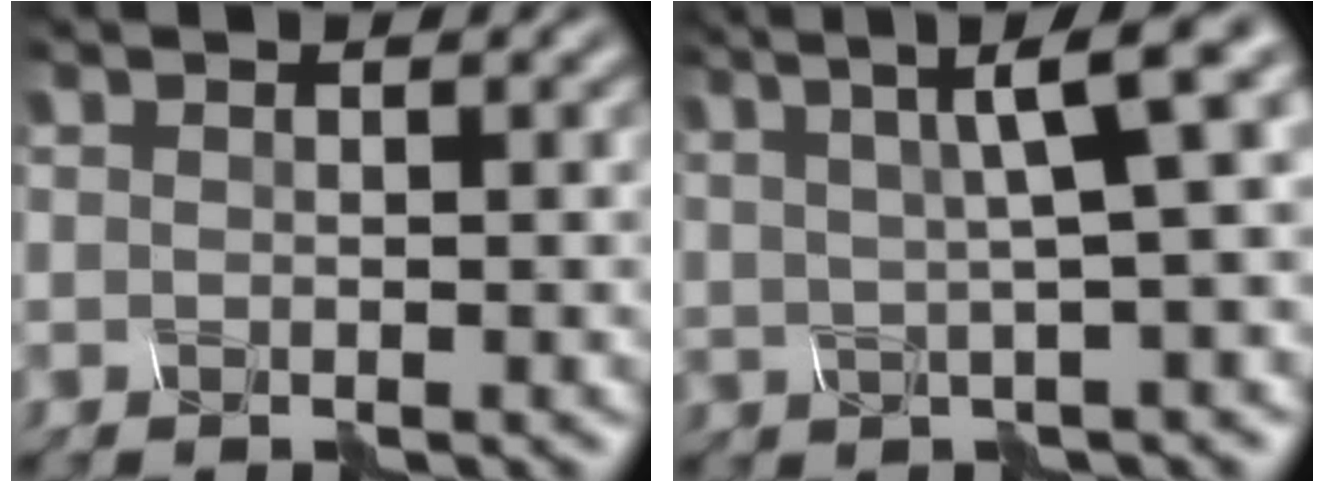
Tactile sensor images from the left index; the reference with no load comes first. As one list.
[{"total": 7.7, "force": [3.2, 1.7, 6.8], "torque": [-0.080, 0.032, 0.053]}]